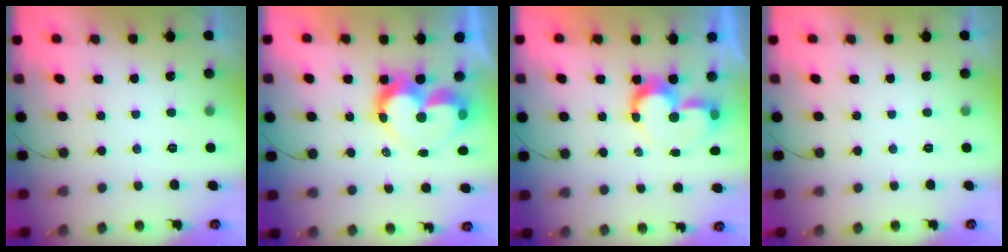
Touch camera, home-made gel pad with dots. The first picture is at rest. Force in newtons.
{"total": 11.7, "press": 11.7, "slide": 0.8}
{"total": 9.1, "press": 9.1, "slide": 0.7}
{"total": 0.0}